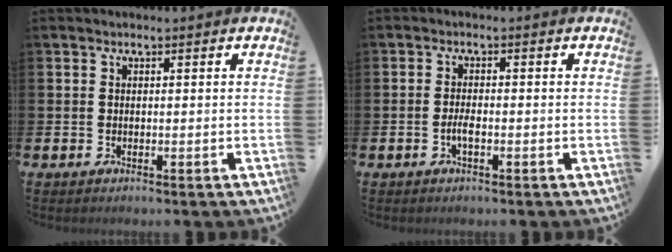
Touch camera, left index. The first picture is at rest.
{"total": 1.7, "force": [-0.7, 0.5, 1.5], "torque": [-0.033, 0.004, -0.012]}